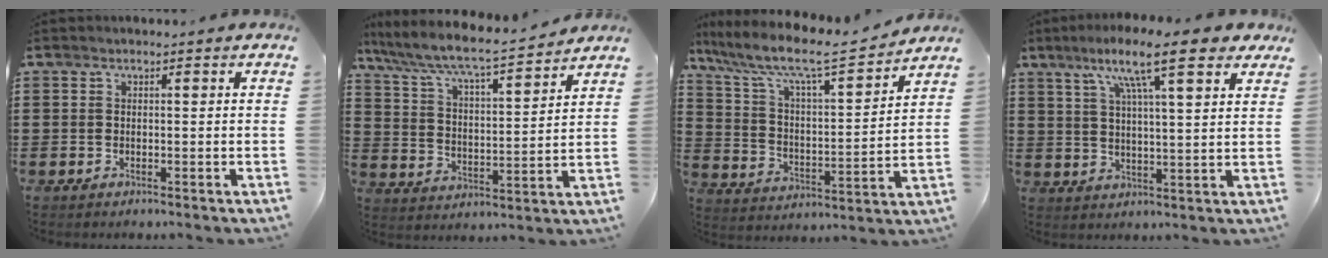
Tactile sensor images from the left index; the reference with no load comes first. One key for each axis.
{"total": 6.0, "fx": 5.4, "fy": 0.2, "fz": 2.7, "tx": -0.077, "ty": -0.038, "tz": 0.083}
{"total": 8.3, "fx": 6.9, "fy": 1.0, "fz": 4.4, "tx": -0.119, "ty": -0.047, "tz": 0.108}
{"total": 11.8, "fx": 7.8, "fy": 2.0, "fz": 8.7, "tx": -0.164, "ty": -0.014, "tz": 0.128}